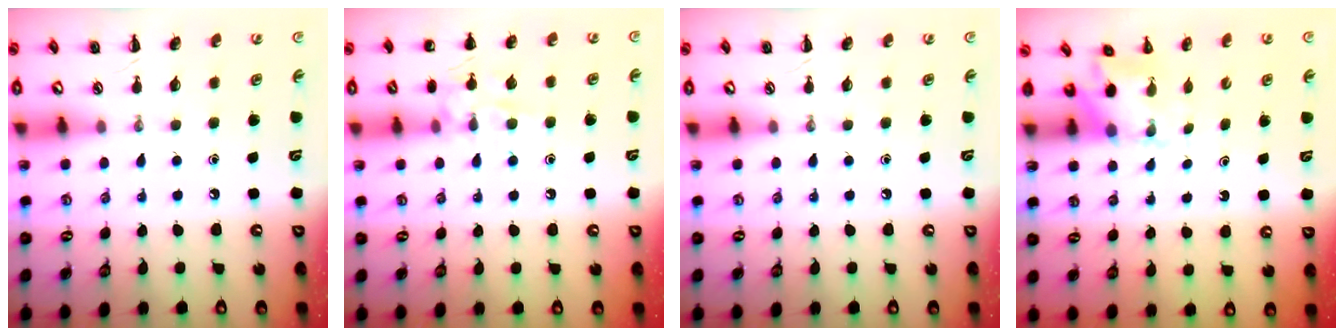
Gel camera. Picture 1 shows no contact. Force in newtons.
{"total": 9.5, "press": 9.5, "slide": 0.6}
{"total": 0.0}
{"total": 2.5, "press": 2.5, "slide": 0.5}